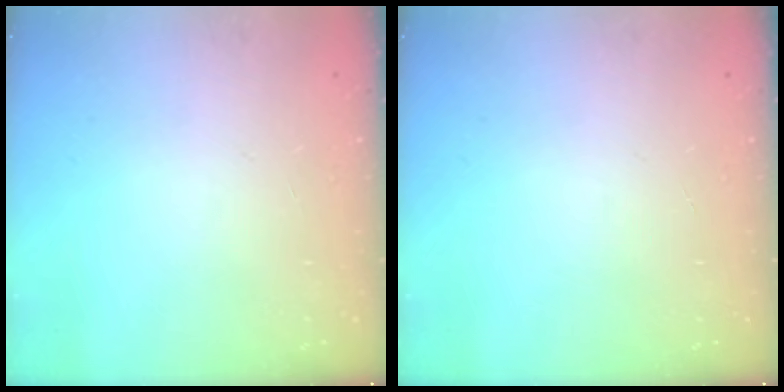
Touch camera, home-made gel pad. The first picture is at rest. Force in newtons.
{"total": 0.0}